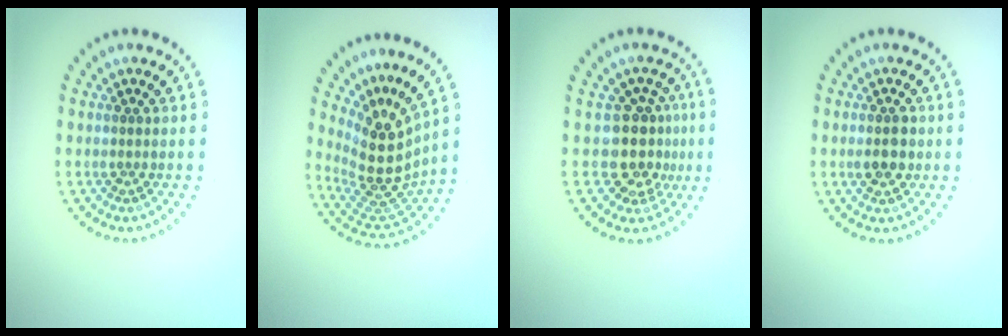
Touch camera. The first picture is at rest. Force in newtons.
{"total": 5.0, "press": 3.4, "slide": 3.6}
{"total": 3.8, "press": 2.9, "slide": 2.5}
{"total": 2.7, "press": 2.7, "slide": 0.2}